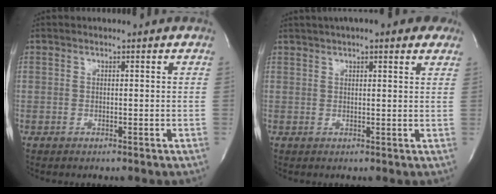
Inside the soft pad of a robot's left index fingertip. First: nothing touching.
{"total": 9.8, "force": [7.1, 2.1, 6.3], "torque": [-0.094, 0.026, 0.088]}